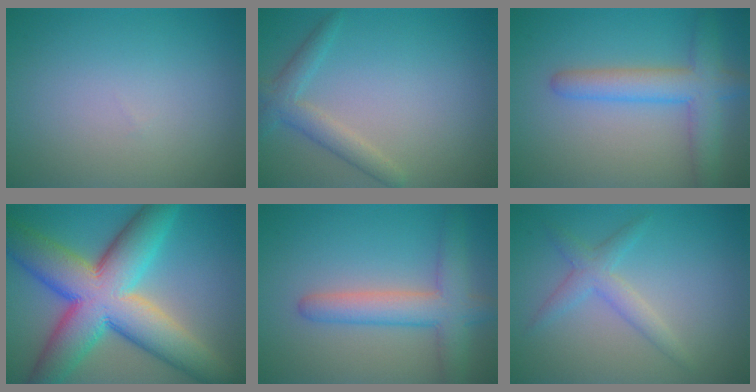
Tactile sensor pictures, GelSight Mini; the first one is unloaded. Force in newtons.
{"total": 2.6, "press": 2.6, "slide": 0.1}
{"total": 4.7, "press": 4.7, "slide": 0.3}
{"total": 13.6, "press": 13.6, "slide": 0.6}
{"total": 4.8, "press": 4.8, "slide": 0.3}
{"total": 2.4, "press": 2.4, "slide": 0.2}